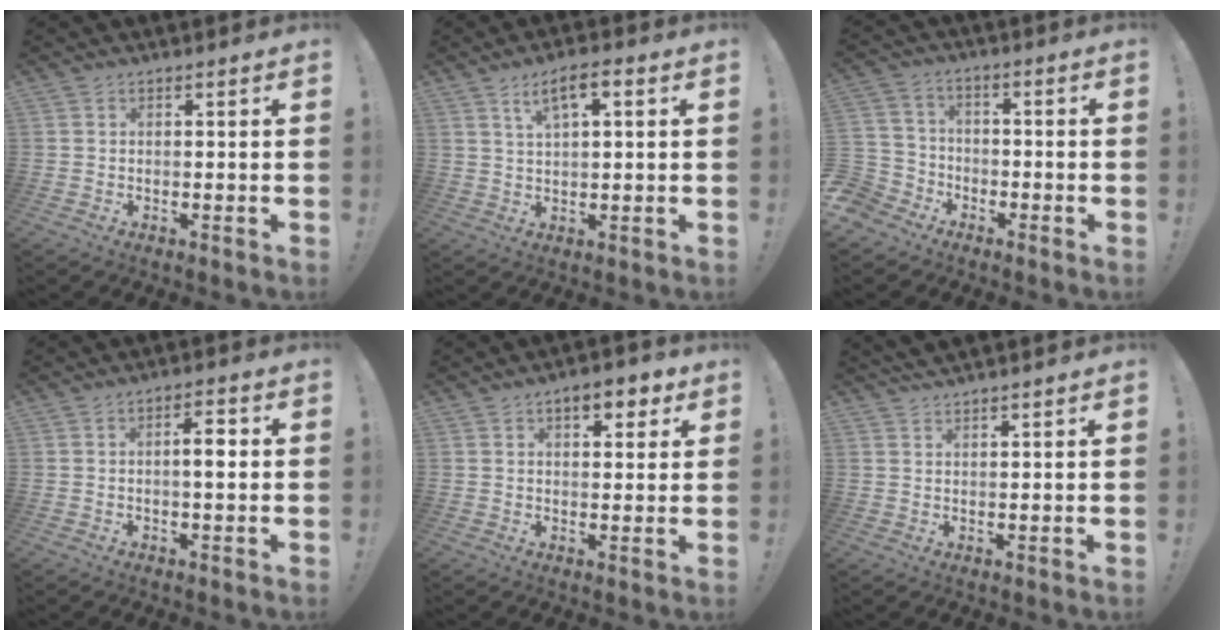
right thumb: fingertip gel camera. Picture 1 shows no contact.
{"total": 6.5, "force": [2.7, 2.2, 5.5], "torque": [-0.084, -0.004, 0.043]}
{"total": 7.3, "force": [-3.3, 6.4, 1.5], "torque": [-0.040, 0.020, -0.056]}
{"total": 4.6, "force": [0.3, 1.0, 4.5], "torque": [-0.070, 0.002, -0.002]}
{"total": 6.6, "force": [3.7, 3.3, 4.4], "torque": [-0.044, -0.012, 0.059]}
{"total": 2.4, "force": [2.3, -0.1, 0.6], "torque": [-0.014, -0.011, 0.043]}